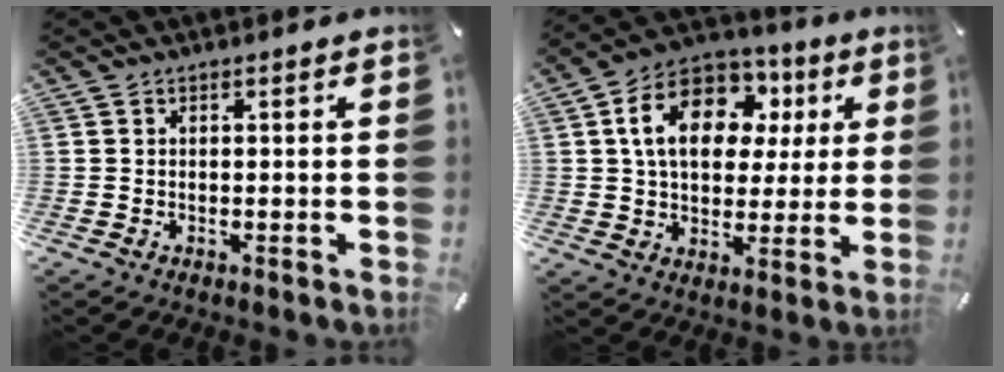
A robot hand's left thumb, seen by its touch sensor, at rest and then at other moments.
{"total": 15.9, "force": [4.8, 11.8, 9.5], "torque": [-0.164, 0.000, 0.090]}